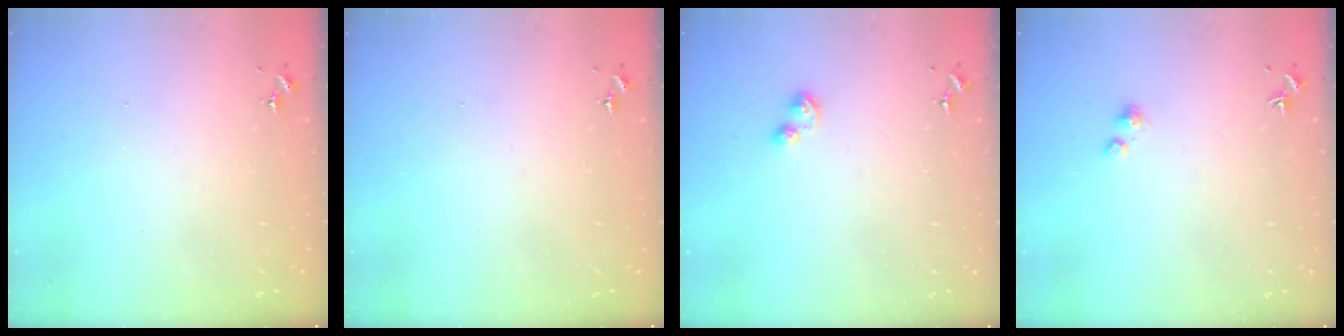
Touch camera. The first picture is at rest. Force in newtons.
{"total": 0.0}
{"total": 3.6, "press": 3.6, "slide": 0.6}
{"total": 2.2, "press": 2.2, "slide": 0.2}